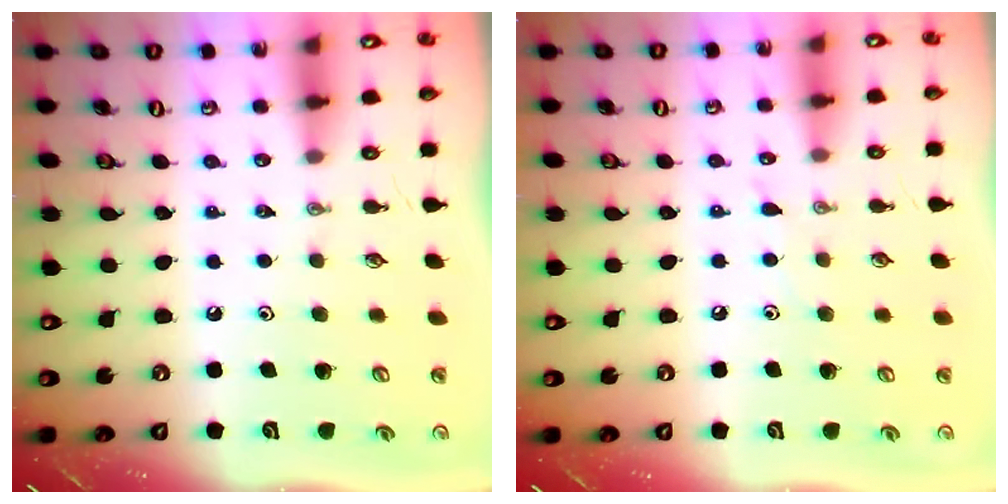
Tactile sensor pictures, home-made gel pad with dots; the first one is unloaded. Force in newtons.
{"total": 5.4, "press": 5.4, "slide": 0.5}